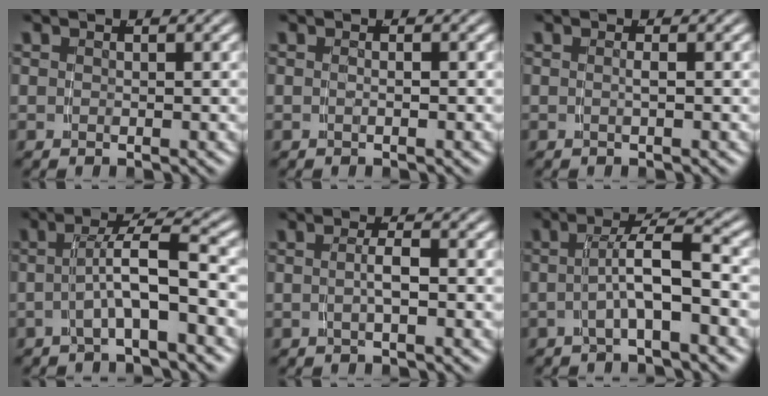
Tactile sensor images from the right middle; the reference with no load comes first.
{"total": 0.6, "force": [-0.4, -0.5, 0.2], "torque": [-0.003, -0.001, -0.003]}
{"total": 0.8, "force": [-0.3, -0.5, 0.4], "torque": [-0.013, -0.004, -0.002]}
{"total": 4.0, "force": [-1.8, 0.2, 3.5], "torque": [-0.057, 0.009, -0.030]}
{"total": 1.8, "force": [-0.7, -0.3, 1.6], "torque": [-0.027, -0.003, -0.007]}
{"total": 3.8, "force": [-1.8, 0.2, 3.4], "torque": [-0.054, 0.009, -0.030]}